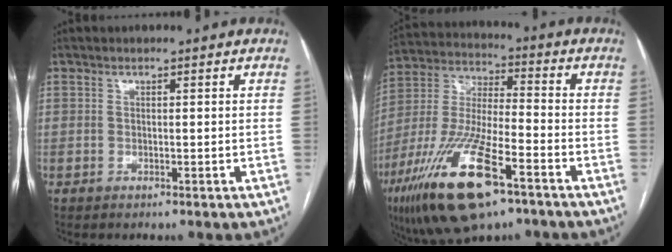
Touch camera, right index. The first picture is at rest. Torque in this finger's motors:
{"motor_torque": [-0.20, -0.19, -1.05, -0.21]}